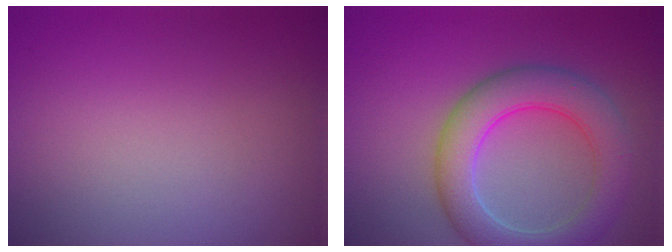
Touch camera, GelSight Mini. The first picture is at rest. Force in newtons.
{"total": 6.1, "press": 6.1, "slide": 0.5}